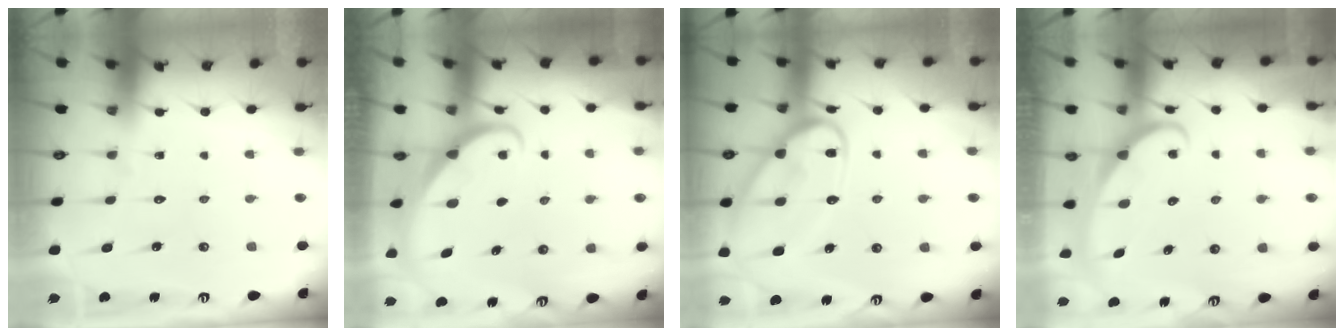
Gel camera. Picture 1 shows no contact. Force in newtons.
{"total": 1.9, "press": 1.9, "slide": 0.1}
{"total": 16.1, "press": 16.0, "slide": 1.3}
{"total": 2.3, "press": 2.3, "slide": 0.4}